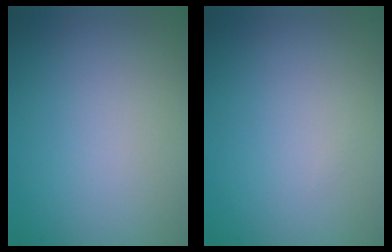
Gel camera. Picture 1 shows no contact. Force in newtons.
{"total": 0.0}